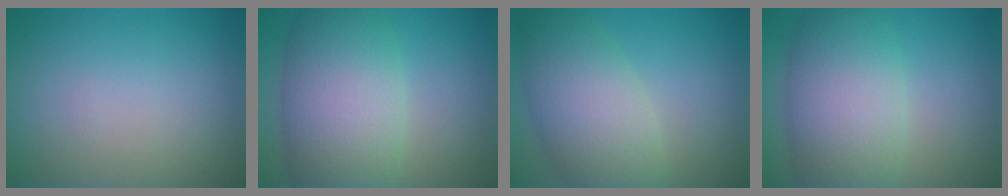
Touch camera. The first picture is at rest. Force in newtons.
{"total": 9.5, "press": 9.4, "slide": 0.3}
{"total": 7.0, "press": 7.0, "slide": 0.6}
{"total": 8.4, "press": 8.4, "slide": 0.6}